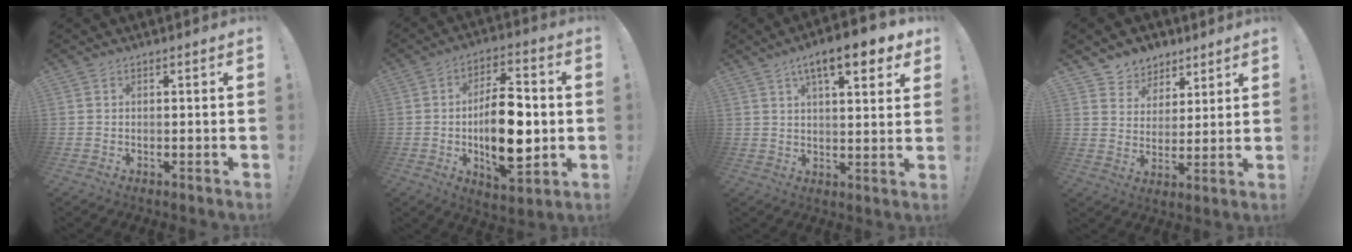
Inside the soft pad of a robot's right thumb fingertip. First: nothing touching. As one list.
[{"total": 18.1, "force": [-1.6, 8.8, 15.8], "torque": [-0.265, 0.001, -0.029]}, {"total": 11.6, "force": [6.4, 3.1, 9.2], "torque": [-0.127, -0.028, 0.098]}, {"total": 6.9, "force": [4.5, 5.2, 0.2], "torque": [-0.008, -0.040, 0.092]}]